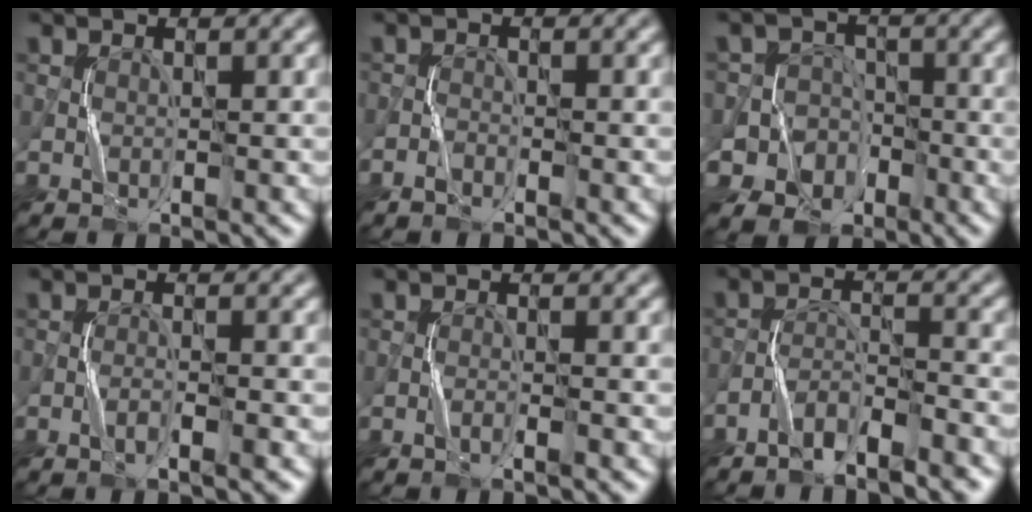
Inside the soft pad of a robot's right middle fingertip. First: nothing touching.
{"total": 0.8, "force": [-0.7, 0.4, 0.3], "torque": [-0.005, 0.003, -0.014]}
{"total": 7.4, "force": [-3.6, 6.4, 0.6], "torque": [-0.010, 0.000, -0.086]}
{"total": 1.5, "force": [-0.9, -0.1, 1.2], "torque": [-0.026, 0.004, -0.016]}
{"total": 0.8, "force": [-0.5, -0.2, 0.5], "torque": [-0.013, 0.002, -0.010]}
{"total": 3.5, "force": [-3.1, 0.5, 1.7], "torque": [-0.034, 0.005, -0.059]}